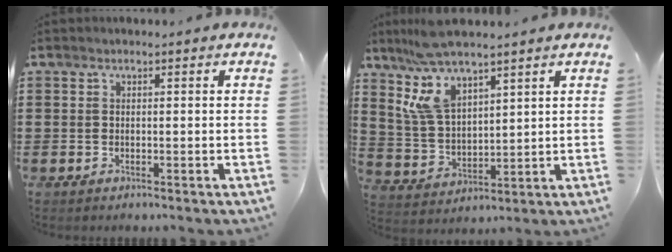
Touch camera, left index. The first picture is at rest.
{"total": 8.6, "force": [5.9, 2.9, 5.5], "torque": [-0.131, -0.011, 0.110]}